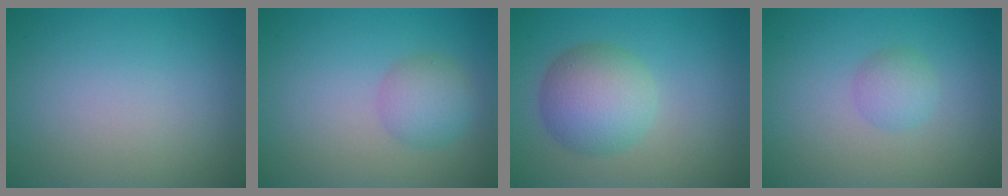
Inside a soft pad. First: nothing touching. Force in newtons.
{"total": 2.8, "press": 2.8, "slide": 0.1}
{"total": 5.3, "press": 5.3, "slide": 0.2}
{"total": 1.8, "press": 1.8, "slide": 0.1}